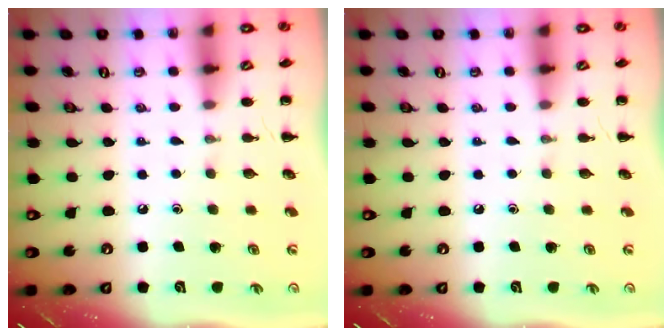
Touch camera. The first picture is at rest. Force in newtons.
{"total": 0.0}